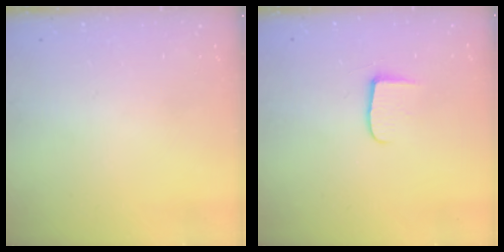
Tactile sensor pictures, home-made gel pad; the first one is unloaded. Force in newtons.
{"total": 7.4, "press": 7.4, "slide": 0.6}